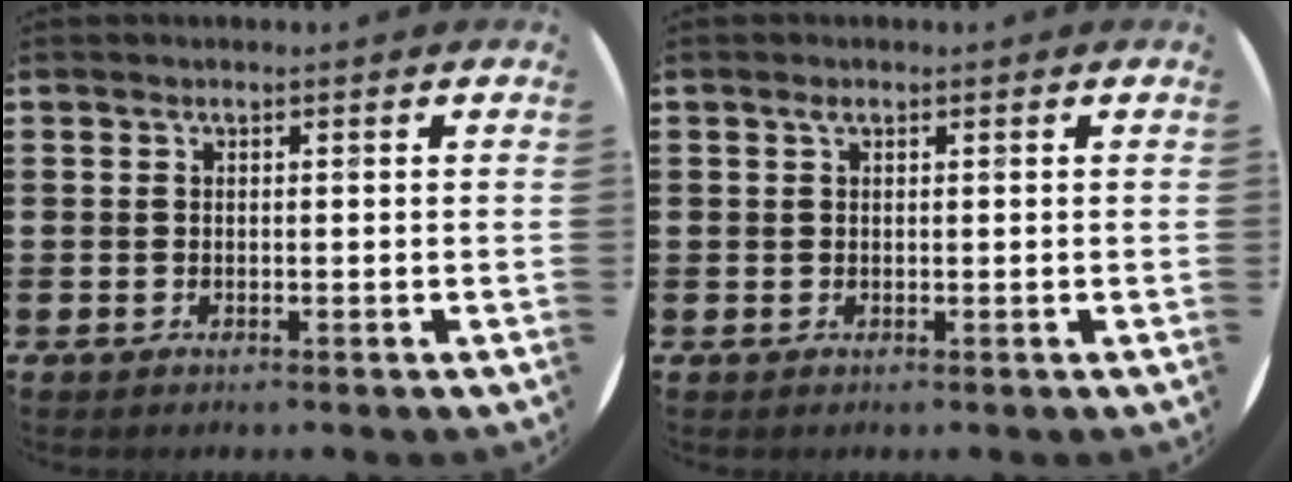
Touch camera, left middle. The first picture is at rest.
{"total": 0.6, "force": [0.4, 0.4, 0.3], "torque": [0.000, 0.000, 0.005]}